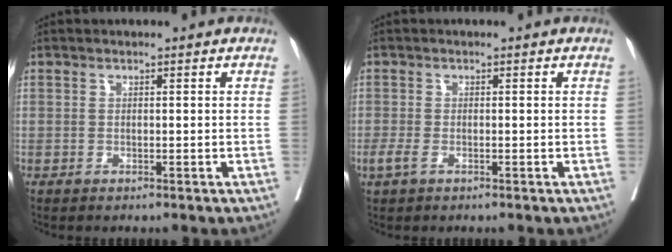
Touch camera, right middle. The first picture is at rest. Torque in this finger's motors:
{"motor_torque": [-0.18, -0.10, 0.19, 0.04]}